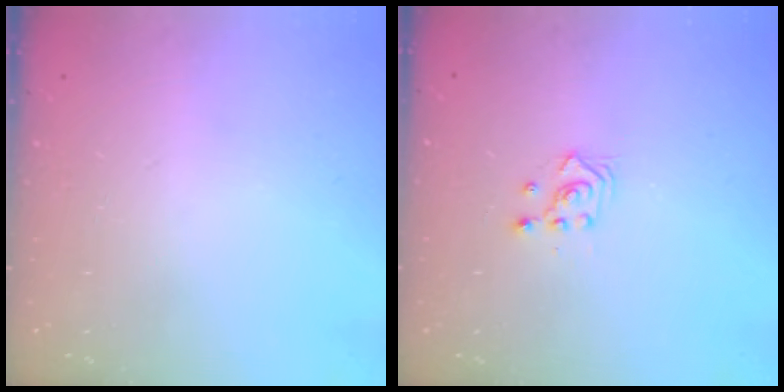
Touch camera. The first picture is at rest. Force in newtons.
{"total": 2.3, "press": 2.3, "slide": 0.3}